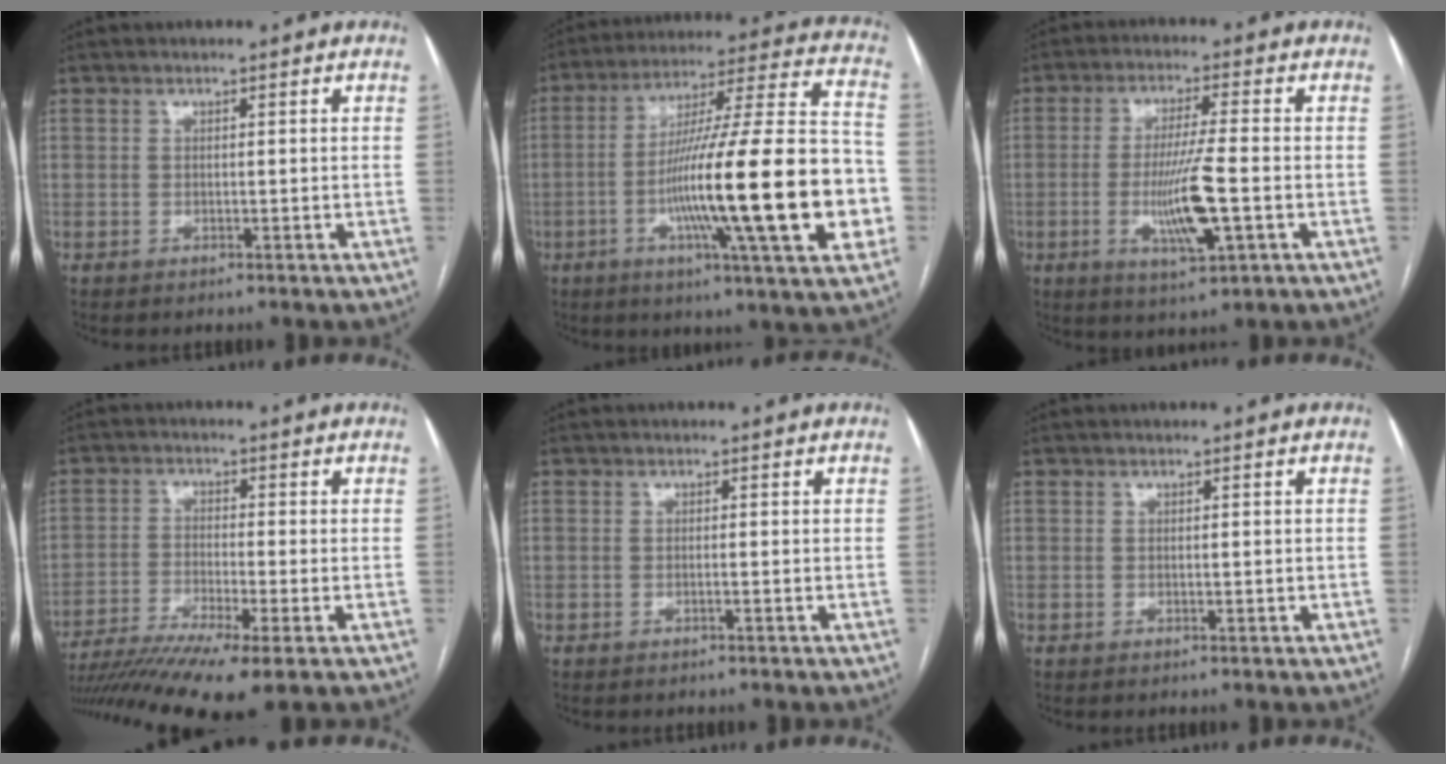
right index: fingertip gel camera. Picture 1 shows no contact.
{"total": 27.2, "force": [-6.2, 1.4, 26.4], "torque": [-0.372, -0.006, -0.107]}
{"total": 9.4, "force": [-2.1, 0.6, 9.1], "torque": [-0.172, -0.015, -0.038]}
{"total": 13.4, "force": [-9.8, 0.3, 9.2], "torque": [-0.161, -0.025, -0.163]}
{"total": 0.0}
{"total": 0.5, "force": [0.1, 0.2, 0.4], "torque": [-0.010, -0.002, 0.004]}